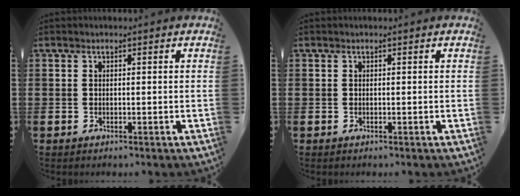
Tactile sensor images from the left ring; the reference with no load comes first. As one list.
[{"total": 0.0}]